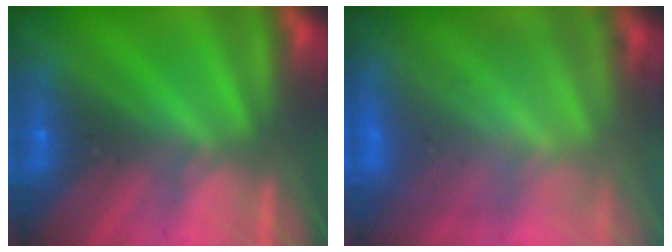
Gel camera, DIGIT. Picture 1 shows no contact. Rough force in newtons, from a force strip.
{"total": 7.3}